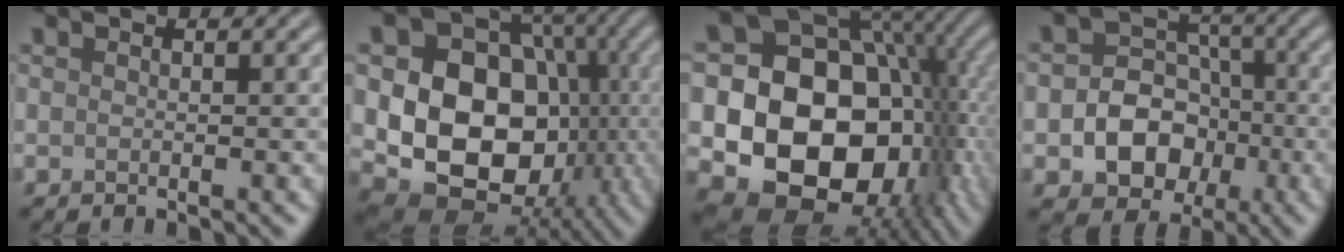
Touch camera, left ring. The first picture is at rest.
{"total": 13.3, "force": [-1.3, 10.5, 8.2], "torque": [-0.123, -0.019, -0.032]}
{"total": 16.6, "force": [-1.7, 13.1, 10.1], "torque": [-0.148, -0.019, -0.023]}
{"total": 7.0, "force": [-1.9, 5.6, 3.6], "torque": [-0.033, -0.002, -0.052]}